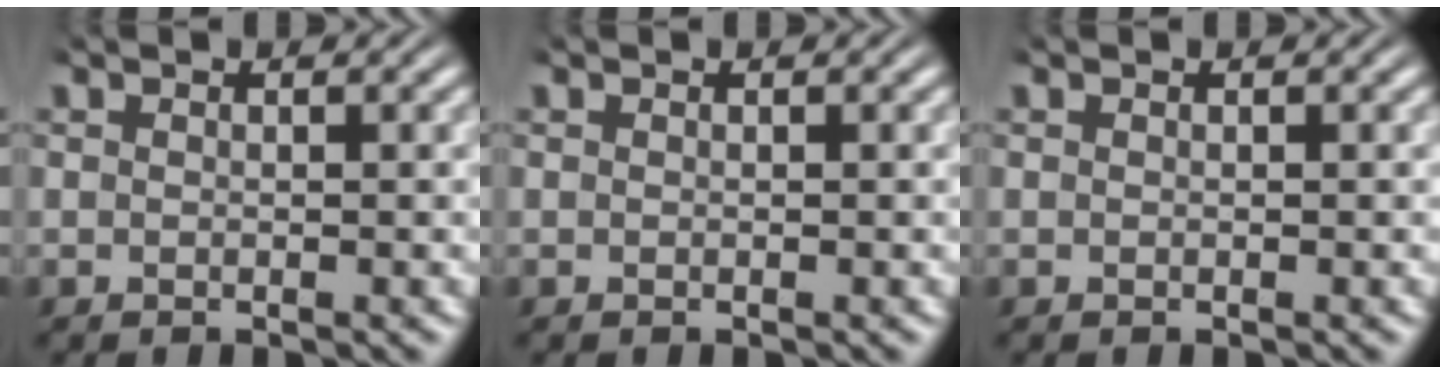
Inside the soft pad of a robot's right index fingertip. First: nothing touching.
{"total": 0.0}
{"total": 0.0}